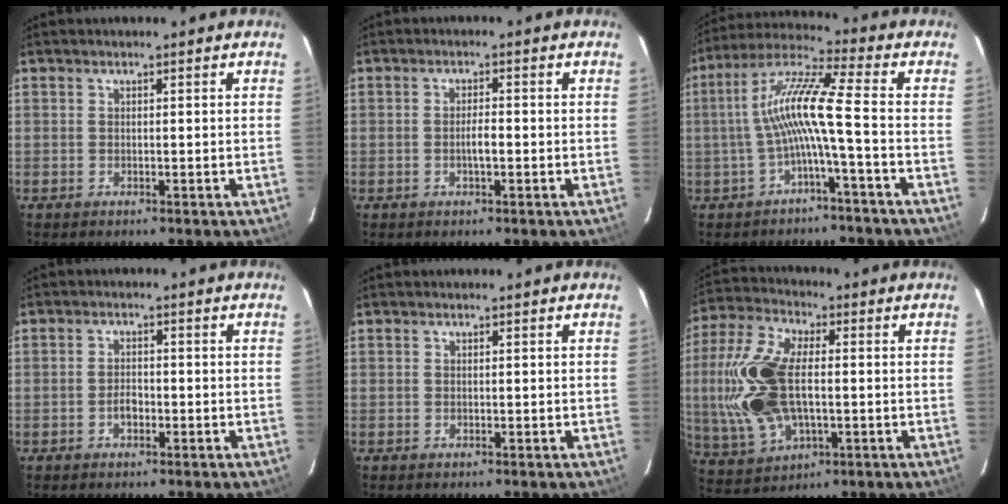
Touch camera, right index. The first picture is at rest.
{"total": 2.2, "force": [-0.6, 0.6, 2.0], "torque": [-0.036, 0.000, -0.011]}
{"total": 10.3, "force": [-2.3, -0.5, 10.0], "torque": [-0.210, 0.018, -0.042]}
{"total": 2.4, "force": [-1.0, 1.3, 1.8], "torque": [-0.035, 0.005, -0.019]}
{"total": 0.0}
{"total": 18.4, "force": [-0.6, 10.0, 15.5], "torque": [-0.351, 0.009, -0.003]}